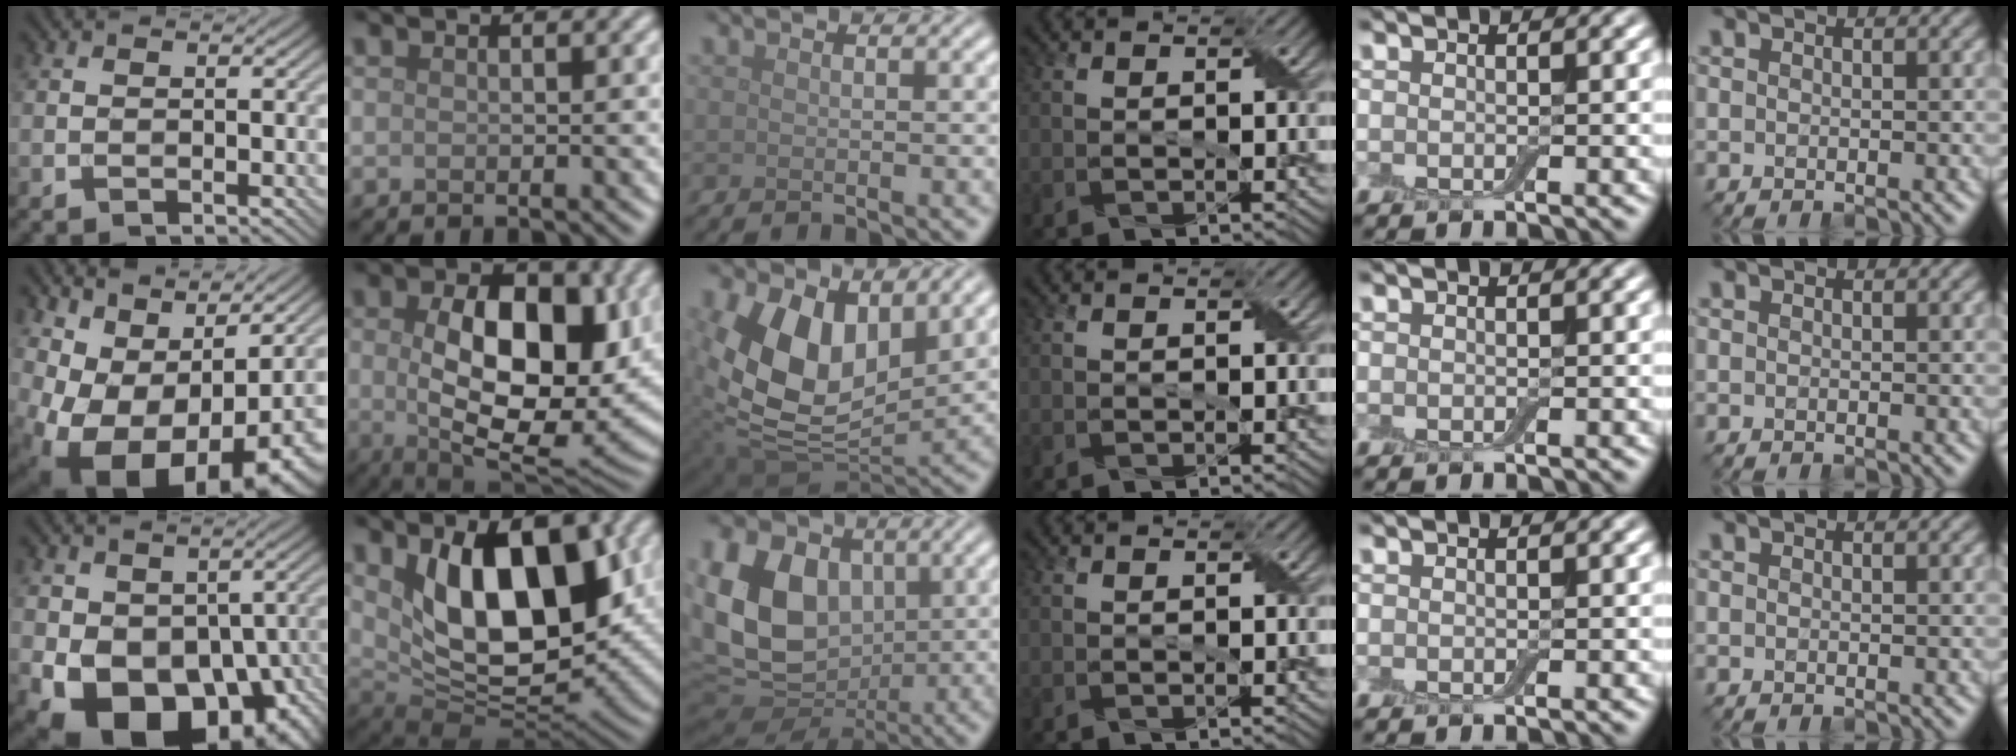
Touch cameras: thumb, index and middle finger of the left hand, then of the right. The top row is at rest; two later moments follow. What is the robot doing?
{"motion": "peel", "object": "aluminum foil"}